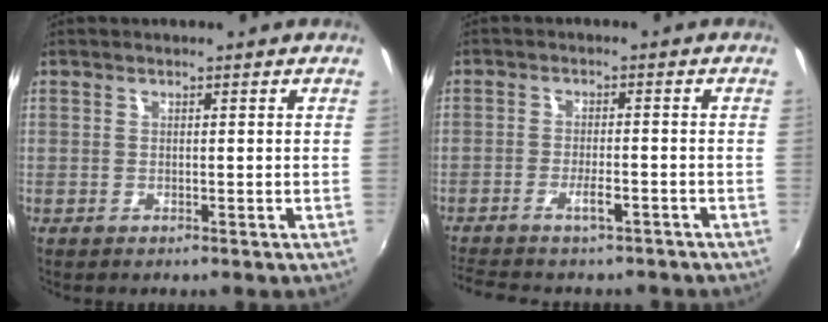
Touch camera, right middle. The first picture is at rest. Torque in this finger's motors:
{"motor_torque": [1.06, -1.08, 0.15, 0.10]}